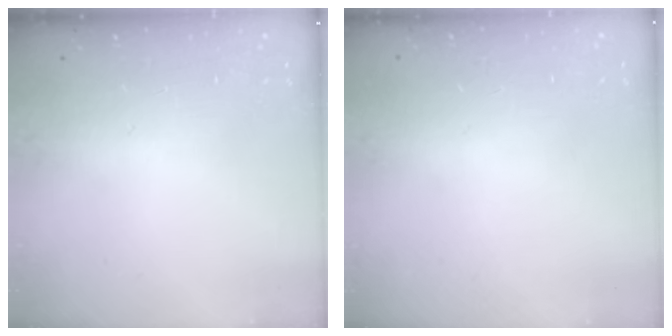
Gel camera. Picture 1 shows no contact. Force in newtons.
{"total": 0.0}